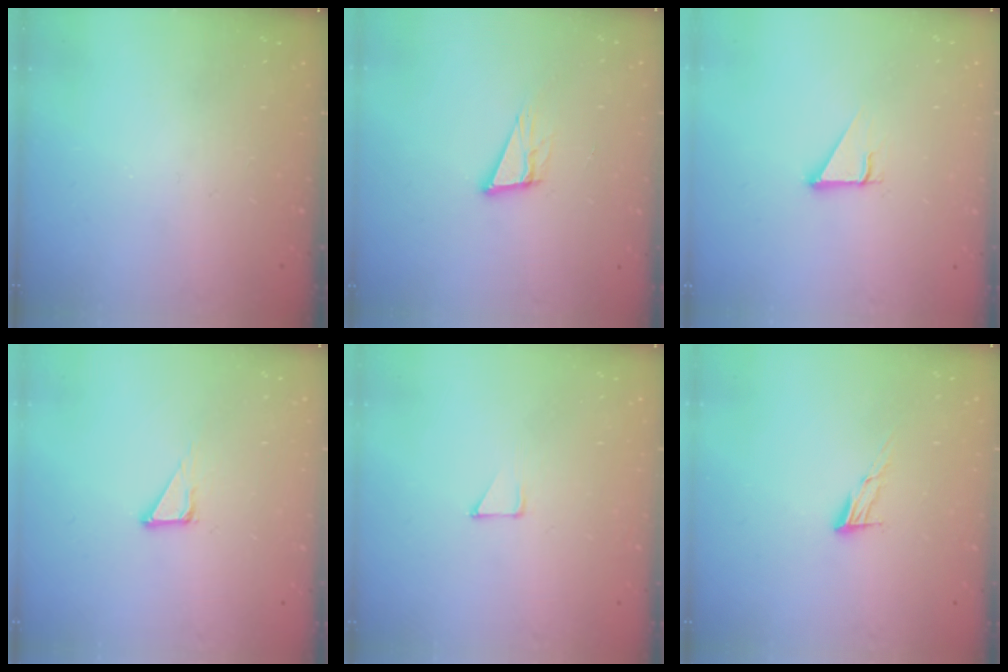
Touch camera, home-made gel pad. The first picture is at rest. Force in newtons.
{"total": 10.3, "press": 9.7, "slide": 3.3}
{"total": 2.7, "press": 2.7, "slide": 0.3}
{"total": 4.4, "press": 4.4, "slide": 0.1}
{"total": 3.1, "press": 3.1, "slide": 0.3}
{"total": 7.2, "press": 7.1, "slide": 1.2}